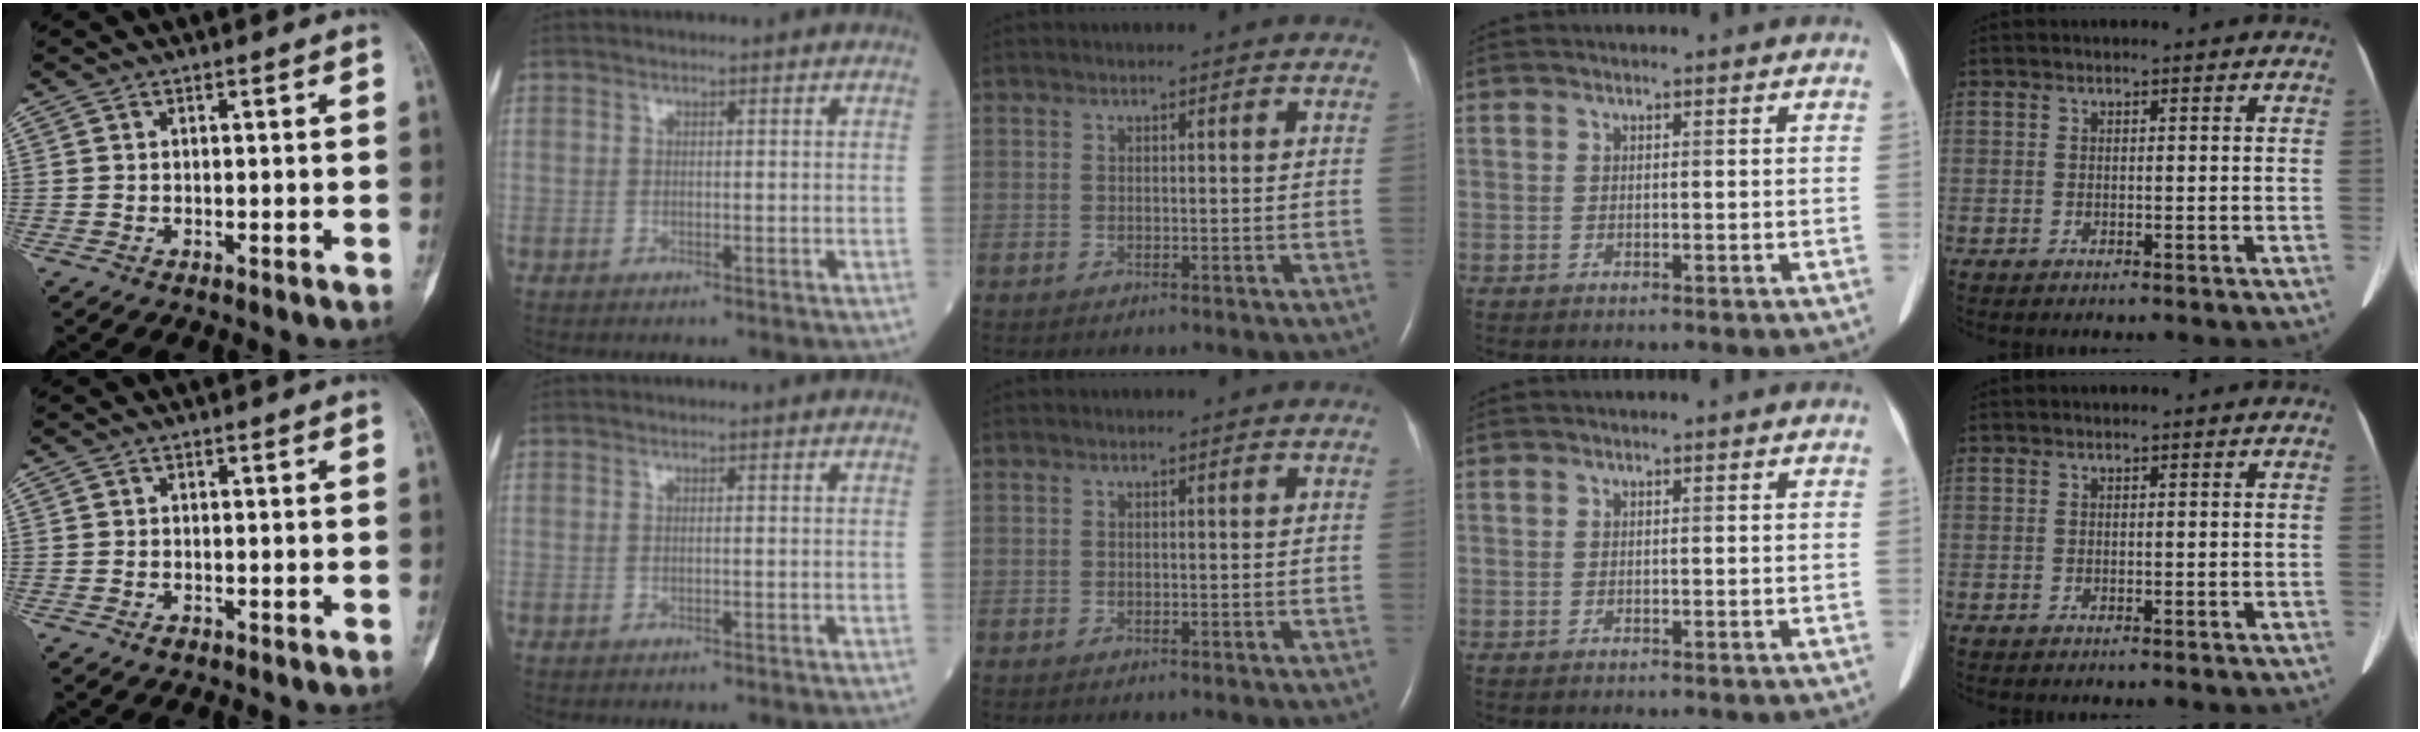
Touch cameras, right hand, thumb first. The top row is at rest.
{"thumb": {"total": 0.8, "force": [-0.5, 0.5, 0.4], "torque": [-0.004, 0.001, -0.009]}}